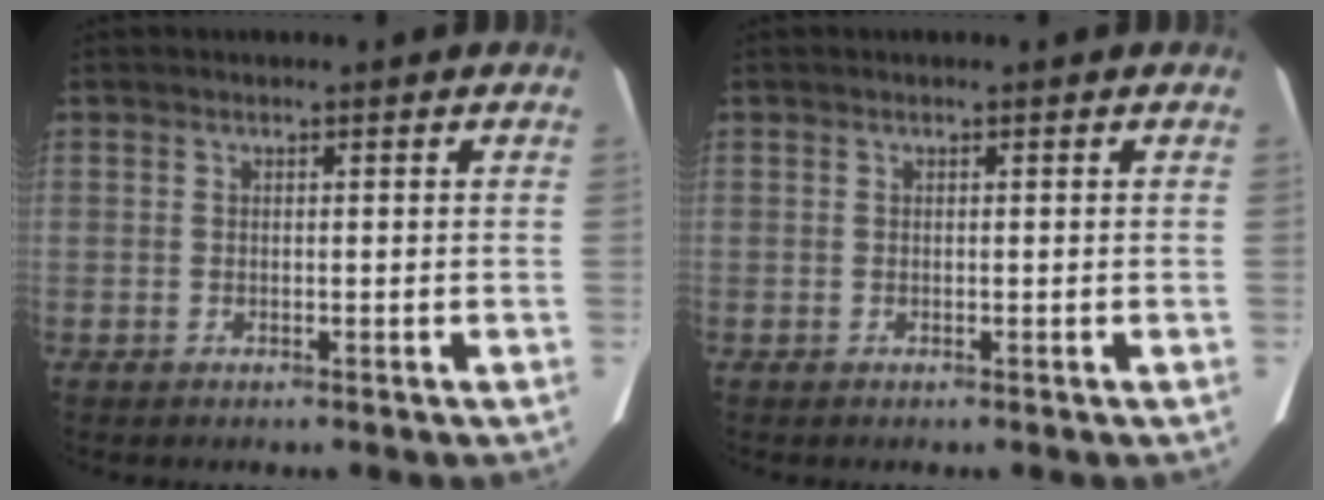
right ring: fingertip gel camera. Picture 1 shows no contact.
{"total": 0.0}